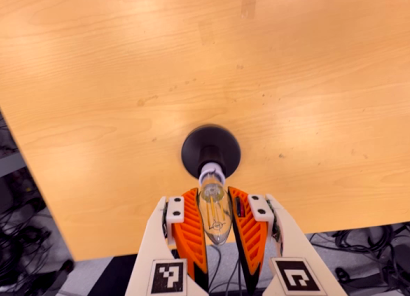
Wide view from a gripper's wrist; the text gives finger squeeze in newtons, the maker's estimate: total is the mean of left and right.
{"total": 20.7, "left": 23.3, "right": 18.0}